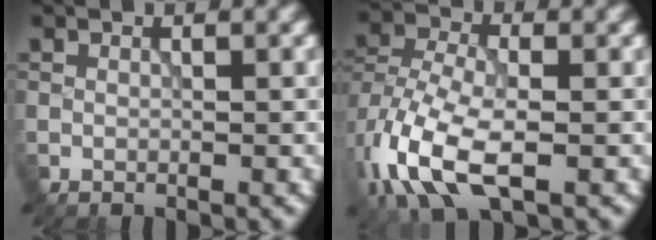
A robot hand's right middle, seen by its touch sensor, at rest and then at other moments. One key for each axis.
{"total": 9.0, "fx": -3.6, "fy": 4.9, "fz": 6.6, "tx": -0.149, "ty": -0.011, "tz": -0.077}